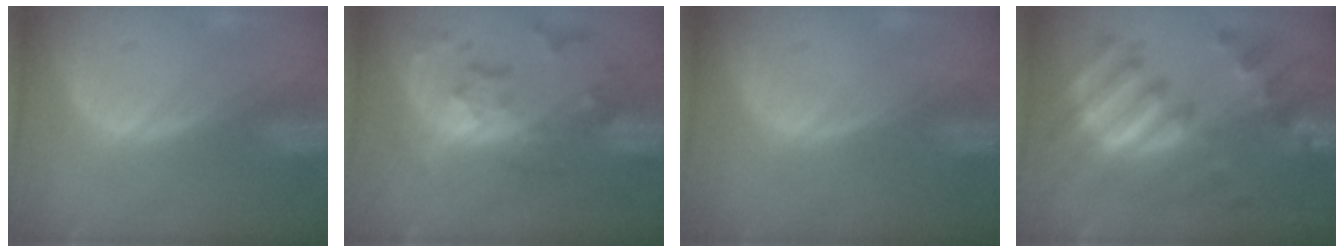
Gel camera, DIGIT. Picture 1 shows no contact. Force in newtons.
{"total": 8.4, "press": 7.4, "slide": 4.0}
{"total": 0.0}
{"total": 10.9, "press": 10.9, "slide": 0.9}